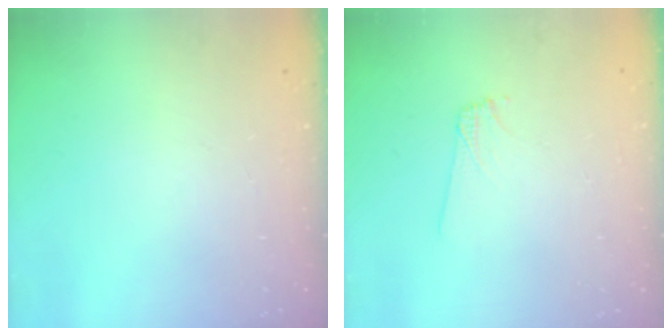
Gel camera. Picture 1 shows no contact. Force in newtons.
{"total": 5.8, "press": 5.7, "slide": 1.0}